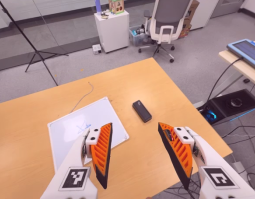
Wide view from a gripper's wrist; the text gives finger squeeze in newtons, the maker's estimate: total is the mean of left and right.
{"total": 0.0}